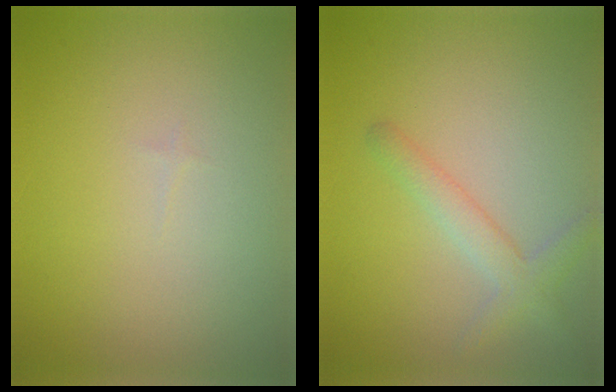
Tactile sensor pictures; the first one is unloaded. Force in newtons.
{"total": 2.4, "press": 2.4, "slide": 0.1}